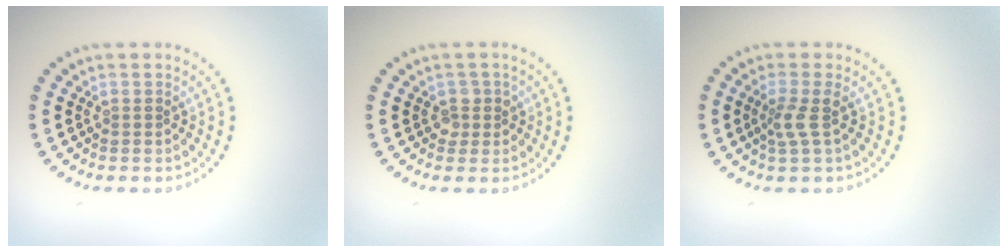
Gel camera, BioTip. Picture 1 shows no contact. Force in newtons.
{"total": 1.4, "press": 1.2, "slide": 0.7}
{"total": 1.9, "press": 1.4, "slide": 1.2}